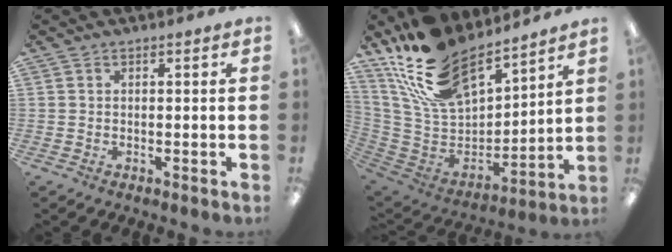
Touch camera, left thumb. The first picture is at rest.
{"total": 21.8, "force": [16.7, 9.8, 10.0], "torque": [-0.215, -0.101, 0.306]}